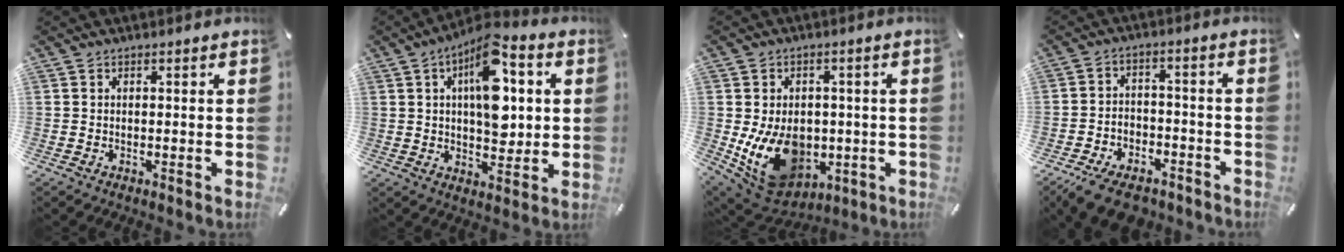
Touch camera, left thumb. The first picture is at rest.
{"total": 14.6, "force": [4.3, 8.0, 11.4], "torque": [-0.166, -0.013, 0.072]}
{"total": 15.0, "force": [-2.7, 11.4, 9.4], "torque": [-0.167, 0.002, -0.034]}
{"total": 8.3, "force": [-6.6, 4.0, 3.0], "torque": [-0.041, 0.042, -0.119]}